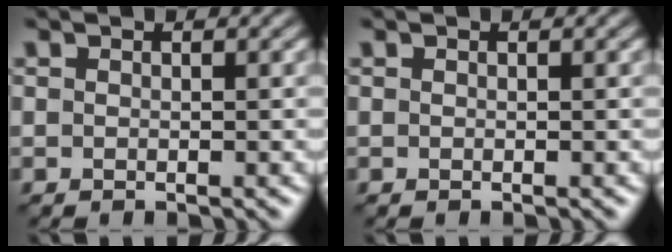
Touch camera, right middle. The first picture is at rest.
{"total": 0.0}